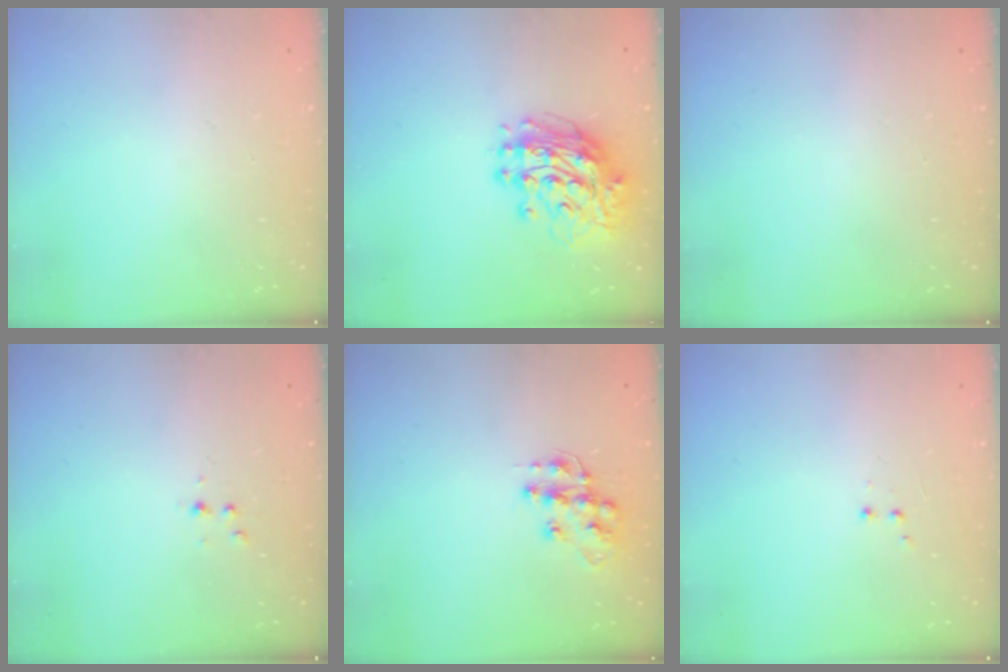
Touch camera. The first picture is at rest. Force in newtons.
{"total": 12.2, "press": 12.1, "slide": 1.3}
{"total": 0.0}
{"total": 3.1, "press": 2.7, "slide": 1.6}
{"total": 11.6, "press": 11.5, "slide": 0.8}
{"total": 2.0, "press": 1.8, "slide": 0.9}